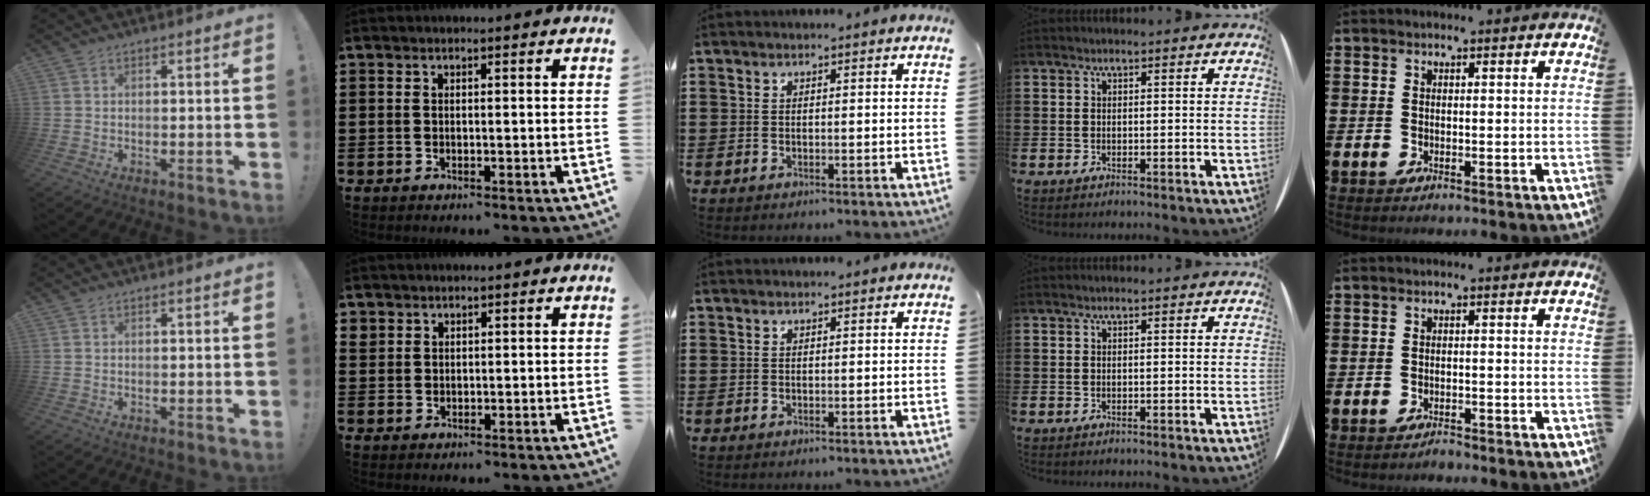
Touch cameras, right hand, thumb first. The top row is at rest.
{"index": {"total": 1.4, "force": [1.1, 0.9, 0.1], "torque": [-0.004, 0.003, 0.022]}, "little": {"total": 1.0, "force": [-1.0, 0.0, 0.0], "torque": [-0.004, 0.000, -0.020]}}